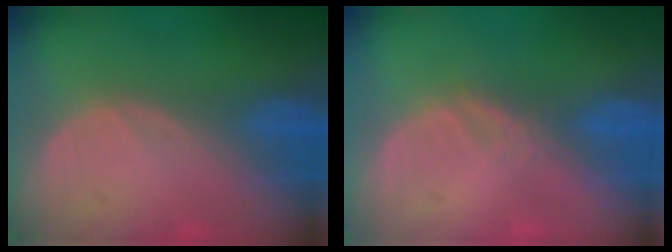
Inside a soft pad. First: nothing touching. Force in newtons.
{"total": 1.2, "press": 1.0, "slide": 0.7}